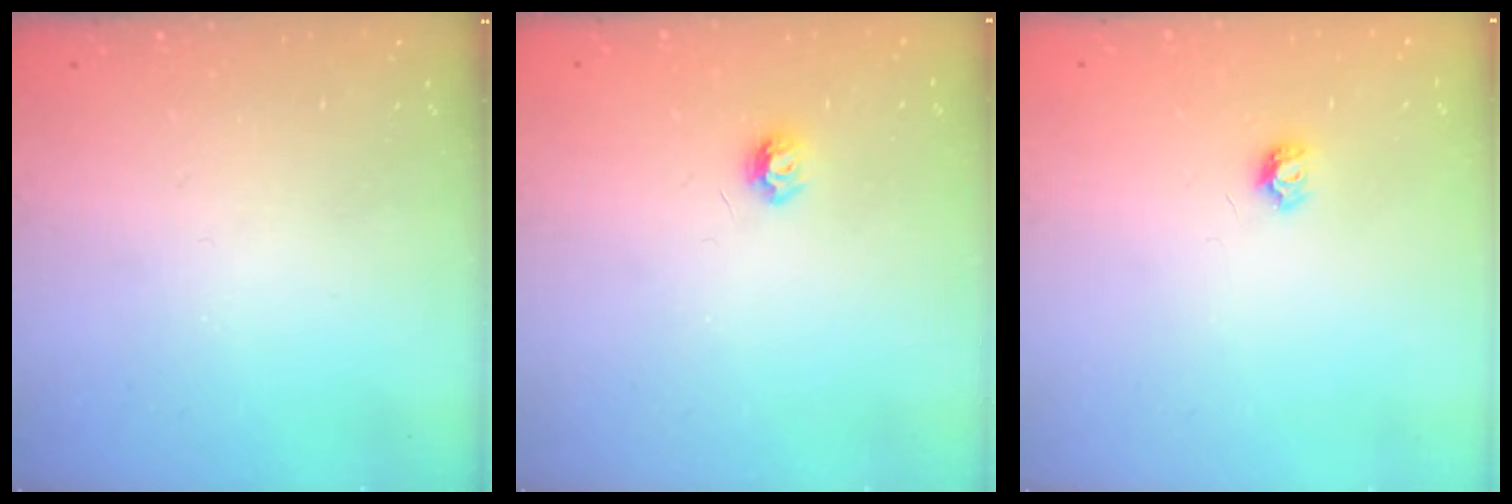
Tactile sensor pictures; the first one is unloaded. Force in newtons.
{"total": 4.7, "press": 4.7, "slide": 0.5}
{"total": 5.3, "press": 5.2, "slide": 0.4}